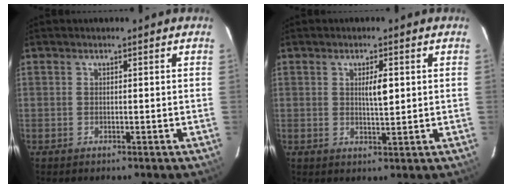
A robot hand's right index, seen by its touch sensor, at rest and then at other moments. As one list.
[{"total": 3.2, "force": [0.8, 0.6, 3.0], "torque": [-0.050, -0.002, 0.012]}]